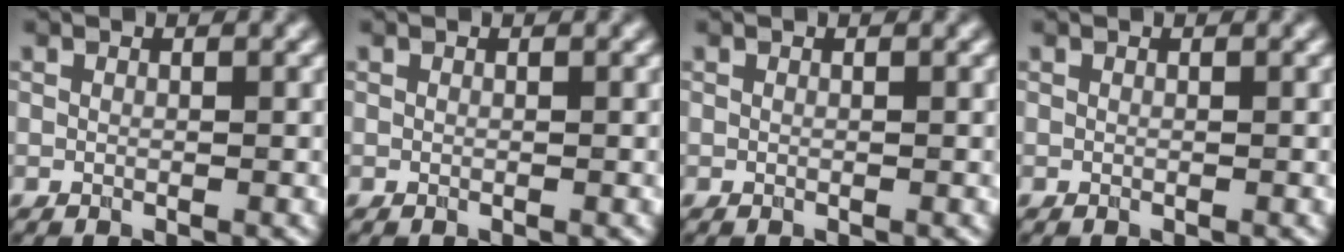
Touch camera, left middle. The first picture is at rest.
{"total": 0.0}
{"total": 0.0}
{"total": 0.0}